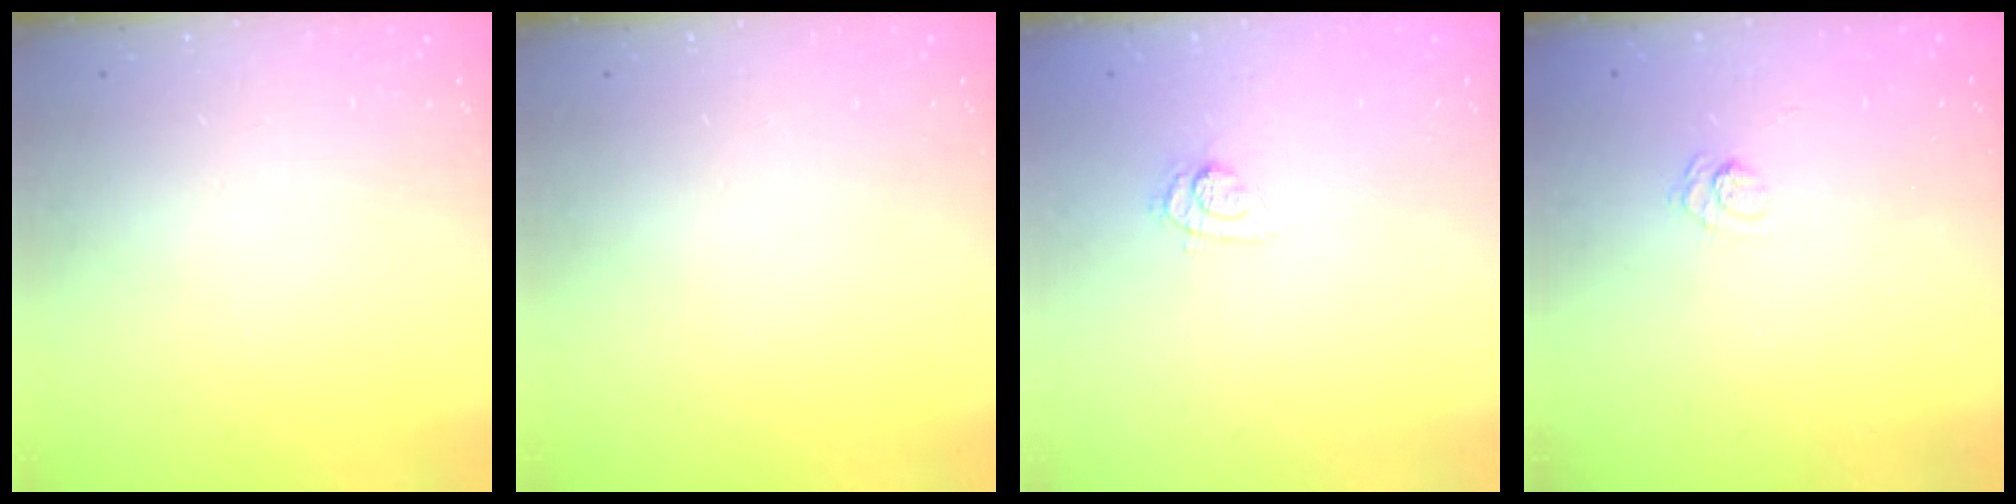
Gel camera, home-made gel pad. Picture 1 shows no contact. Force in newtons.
{"total": 0.0}
{"total": 7.9, "press": 7.7, "slide": 1.6}
{"total": 2.8, "press": 2.3, "slide": 1.6}